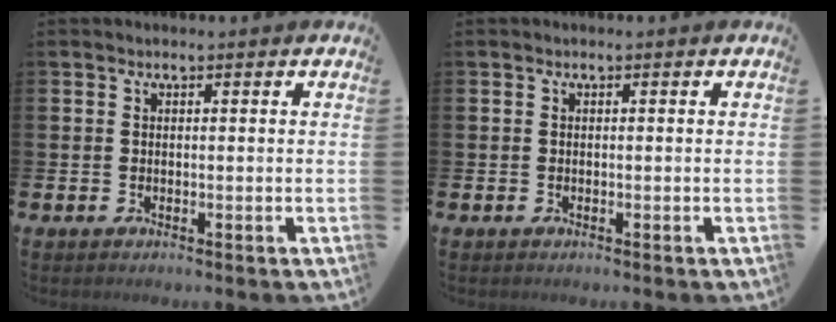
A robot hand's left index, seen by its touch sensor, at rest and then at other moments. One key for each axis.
{"total": 0.0}